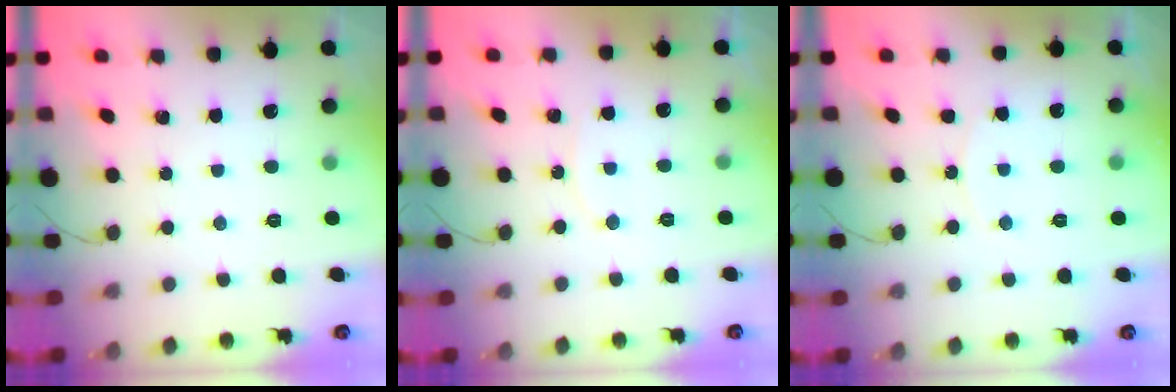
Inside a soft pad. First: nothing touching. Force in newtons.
{"total": 4.1, "press": 4.0, "slide": 0.5}
{"total": 6.2, "press": 6.2, "slide": 0.5}